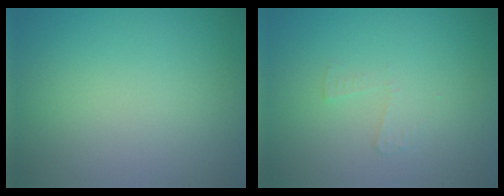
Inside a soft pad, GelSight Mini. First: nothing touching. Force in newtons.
{"total": 1.0, "press": 1.0, "slide": 0.0}